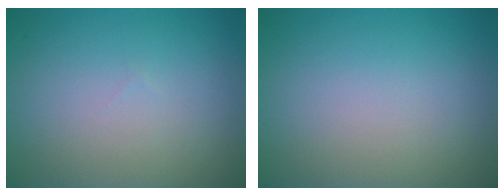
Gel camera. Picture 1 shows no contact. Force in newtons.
{"total": 0.0}